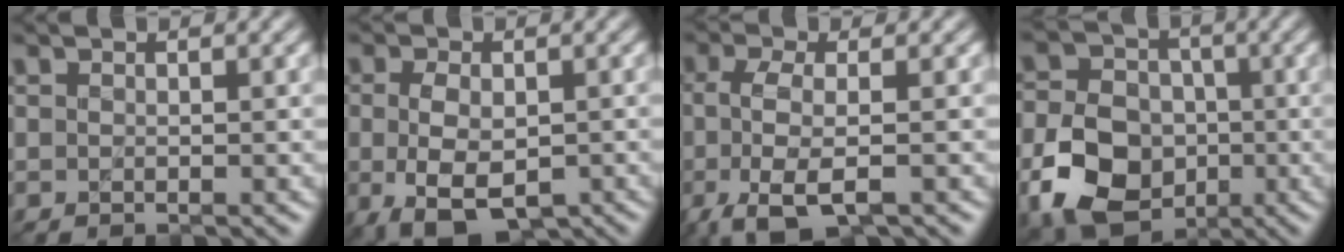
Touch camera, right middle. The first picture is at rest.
{"total": 6.4, "force": [-2.2, 3.7, 4.7], "torque": [-0.096, -0.018, -0.029]}
{"total": 5.3, "force": [-2.1, 1.9, 4.5], "torque": [-0.099, -0.004, -0.045]}
{"total": 9.1, "force": [-3.1, 7.1, 4.8], "torque": [-0.102, -0.008, -0.071]}